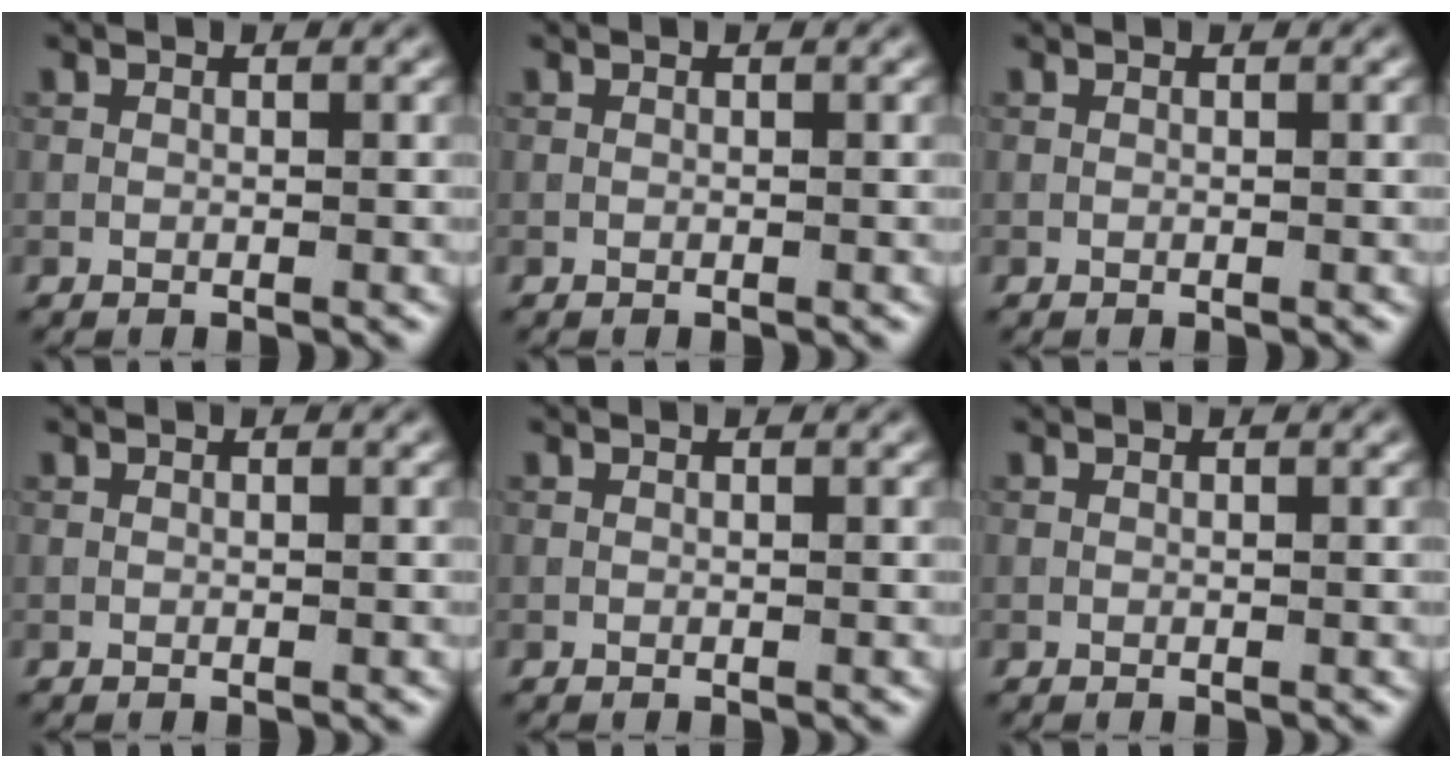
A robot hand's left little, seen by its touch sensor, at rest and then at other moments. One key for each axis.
{"total": 0.0}
{"total": 0.0}
{"total": 0.0}
{"total": 0.0}
{"total": 0.0}